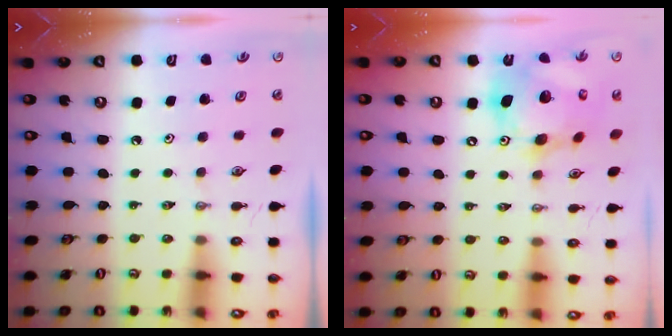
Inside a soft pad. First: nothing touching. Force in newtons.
{"total": 17.9, "press": 17.8, "slide": 2.5}